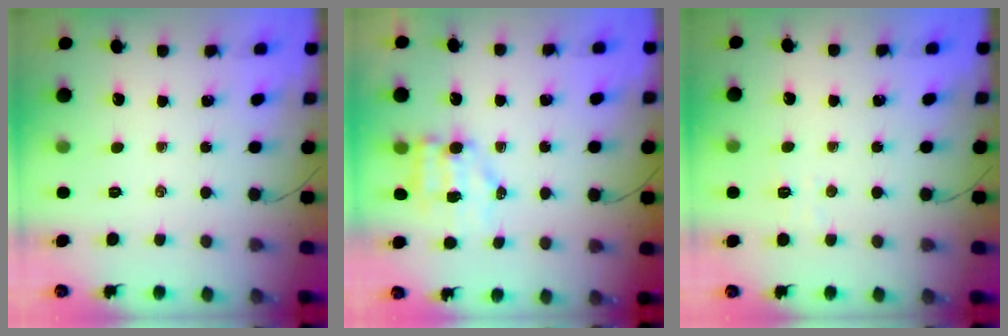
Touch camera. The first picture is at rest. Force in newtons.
{"total": 6.2, "press": 6.1, "slide": 0.9}
{"total": 3.1, "press": 3.0, "slide": 0.6}